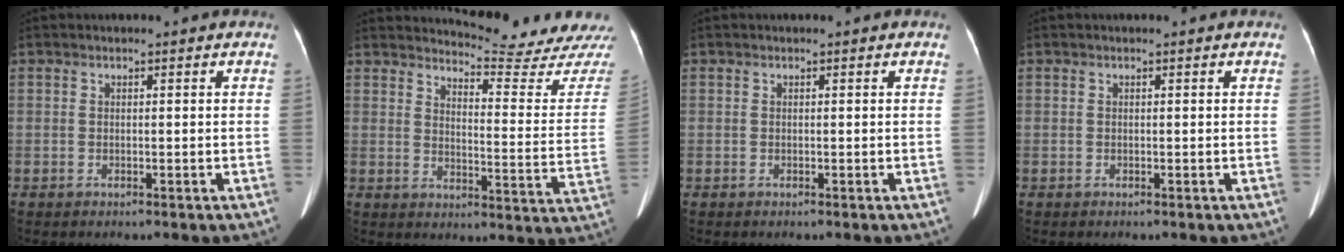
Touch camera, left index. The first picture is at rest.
{"total": 16.5, "force": [16.2, -2.0, 2.4], "torque": [-0.037, -0.134, 0.186]}
{"total": 0.0}
{"total": 0.0}